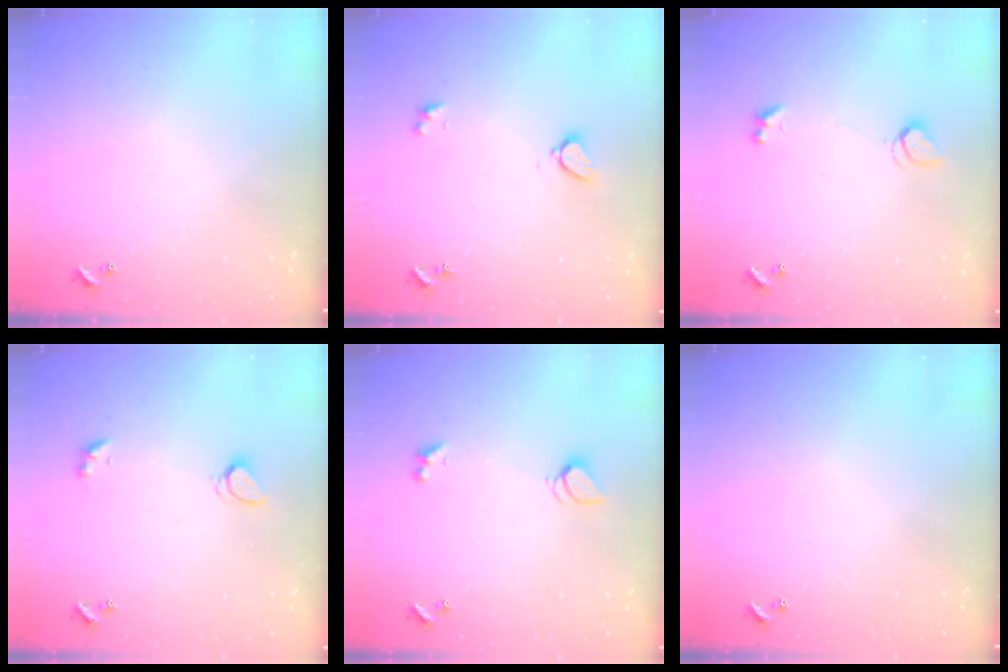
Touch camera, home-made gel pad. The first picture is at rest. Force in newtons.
{"total": 2.3, "press": 2.3, "slide": 0.3}
{"total": 2.2, "press": 2.1, "slide": 0.6}
{"total": 1.6, "press": 1.6, "slide": 0.3}
{"total": 2.2, "press": 2.1, "slide": 0.4}
{"total": 0.0}